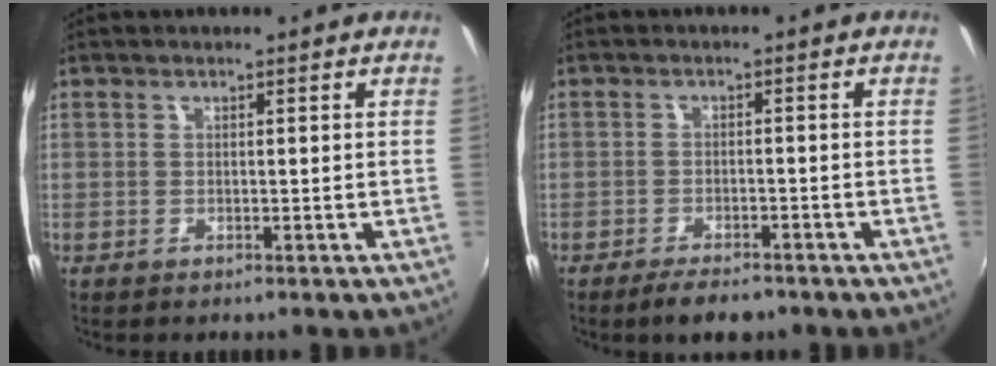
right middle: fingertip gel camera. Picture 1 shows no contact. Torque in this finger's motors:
{"motor_torque": [1.07, -1.07, 0.09, 0.05]}